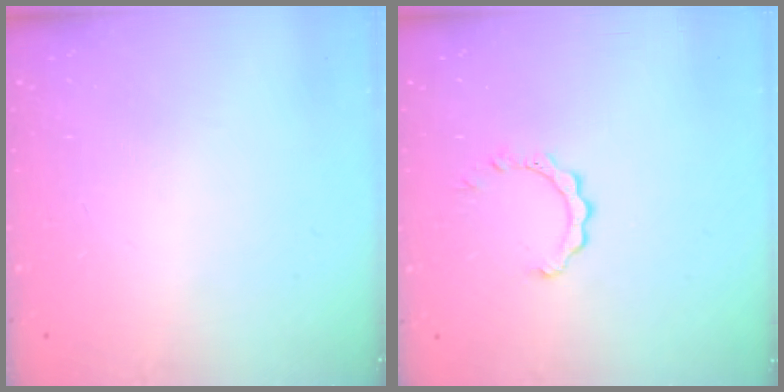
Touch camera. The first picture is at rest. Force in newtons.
{"total": 2.4, "press": 2.4, "slide": 0.3}